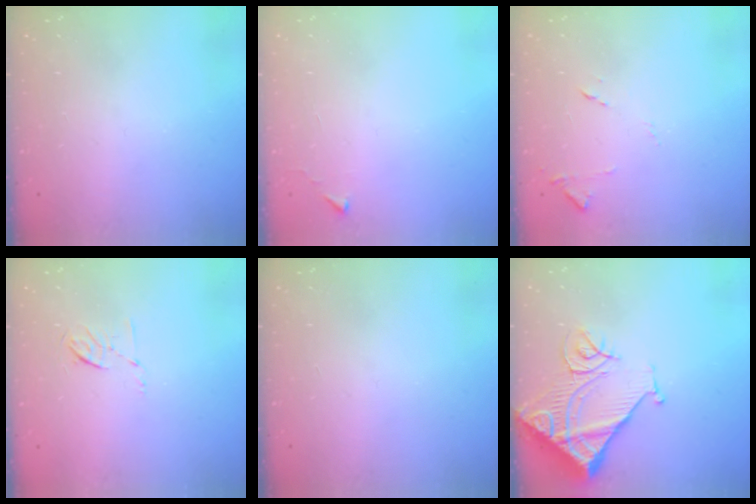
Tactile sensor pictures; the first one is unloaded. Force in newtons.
{"total": 2.7, "press": 2.6, "slide": 0.4}
{"total": 8.2, "press": 8.2, "slide": 0.6}
{"total": 5.4, "press": 5.1, "slide": 1.8}
{"total": 0.0}
{"total": 17.1, "press": 17.0, "slide": 1.8}